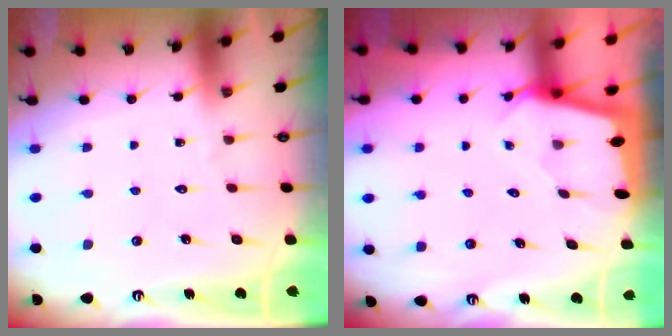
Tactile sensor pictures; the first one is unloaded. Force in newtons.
{"total": 1.5, "press": 1.5, "slide": 0.2}